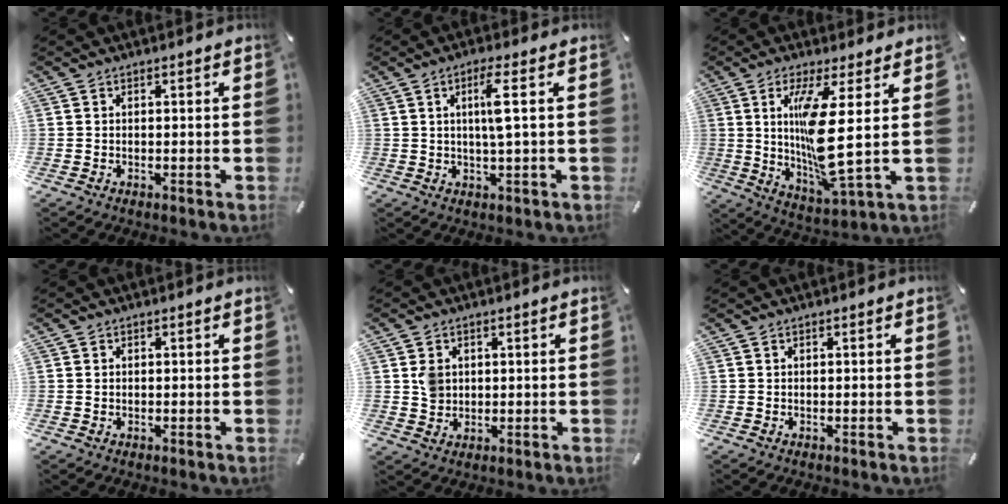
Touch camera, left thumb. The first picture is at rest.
{"total": 6.4, "force": [1.2, 0.3, 6.3], "torque": [-0.122, -0.003, 0.014]}
{"total": 14.3, "force": [2.3, 2.0, 14.0], "torque": [-0.281, -0.030, 0.027]}
{"total": 0.5, "force": [0.1, 0.5, 0.2], "torque": [-0.003, 0.004, 0.000]}
{"total": 4.7, "force": [1.1, 4.0, 2.3], "torque": [-0.049, 0.002, 0.018]}
{"total": 0.0}